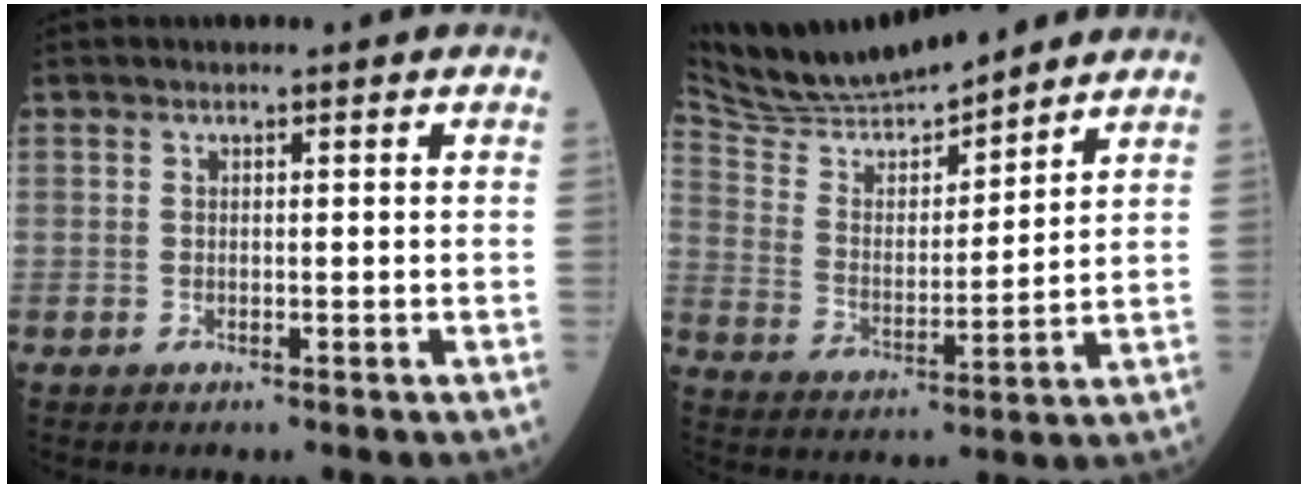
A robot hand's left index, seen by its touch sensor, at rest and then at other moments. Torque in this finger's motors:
{"motor_torque": [0.87, -1.27, 0.12, 0.03]}